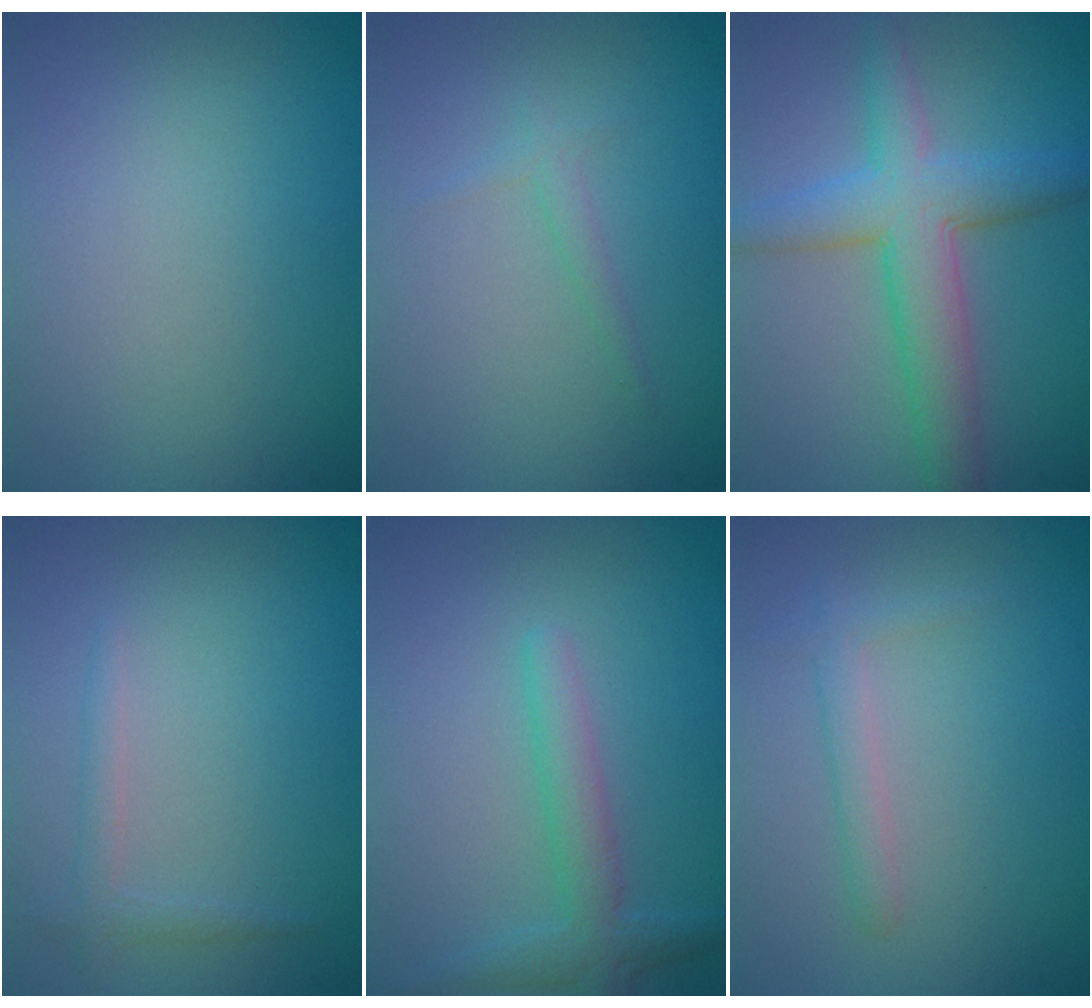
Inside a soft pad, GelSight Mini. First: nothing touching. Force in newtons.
{"total": 1.0, "press": 1.0, "slide": 0.1}
{"total": 5.8, "press": 5.8, "slide": 0.4}
{"total": 1.4, "press": 1.4, "slide": 0.1}
{"total": 2.8, "press": 2.8, "slide": 0.1}
{"total": 1.7, "press": 1.7, "slide": 0.1}